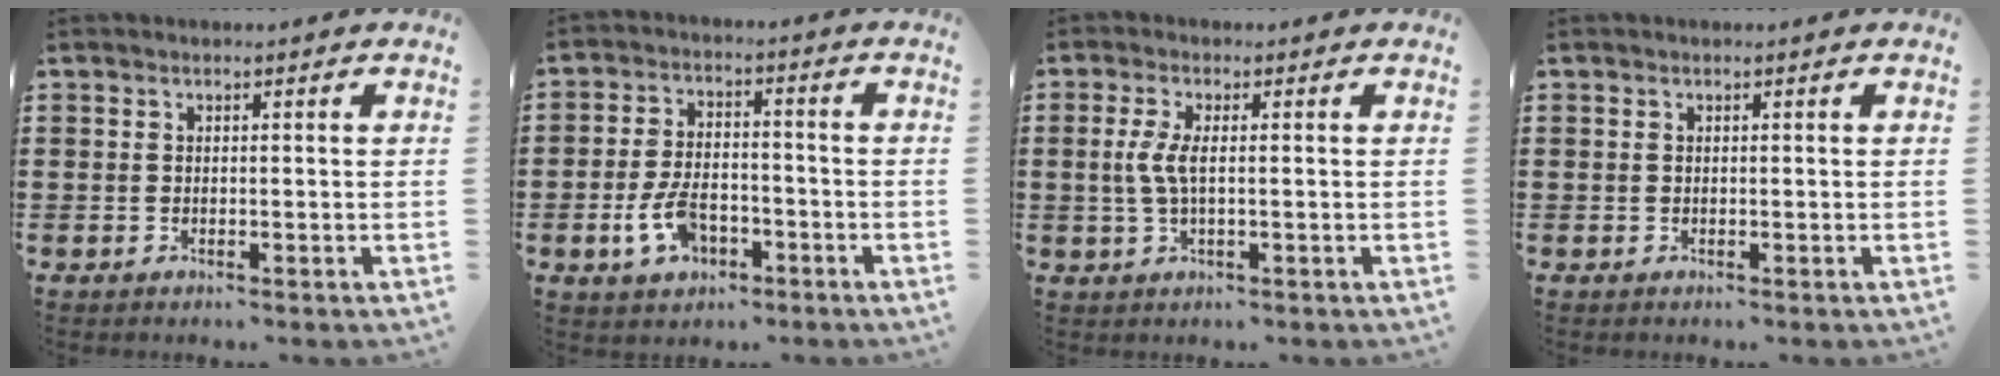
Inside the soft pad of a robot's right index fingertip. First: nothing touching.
{"total": 6.5, "force": [-2.8, 3.5, 4.7], "torque": [-0.111, 0.000, -0.057]}
{"total": 3.7, "force": [0.0, 1.0, 3.6], "torque": [-0.089, -0.009, -0.008]}
{"total": 0.0}